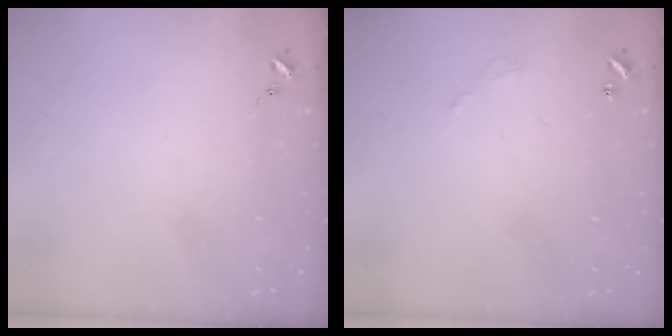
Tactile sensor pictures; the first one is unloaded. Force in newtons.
{"total": 3.0, "press": 3.0, "slide": 0.2}